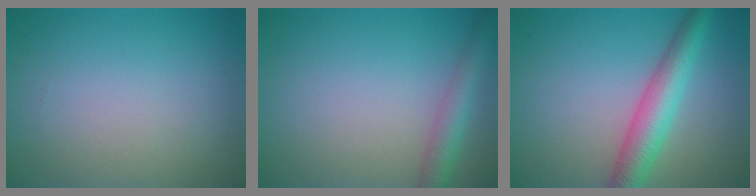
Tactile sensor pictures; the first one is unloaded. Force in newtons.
{"total": 3.0, "press": 3.0, "slide": 0.1}
{"total": 5.1, "press": 5.1, "slide": 0.1}